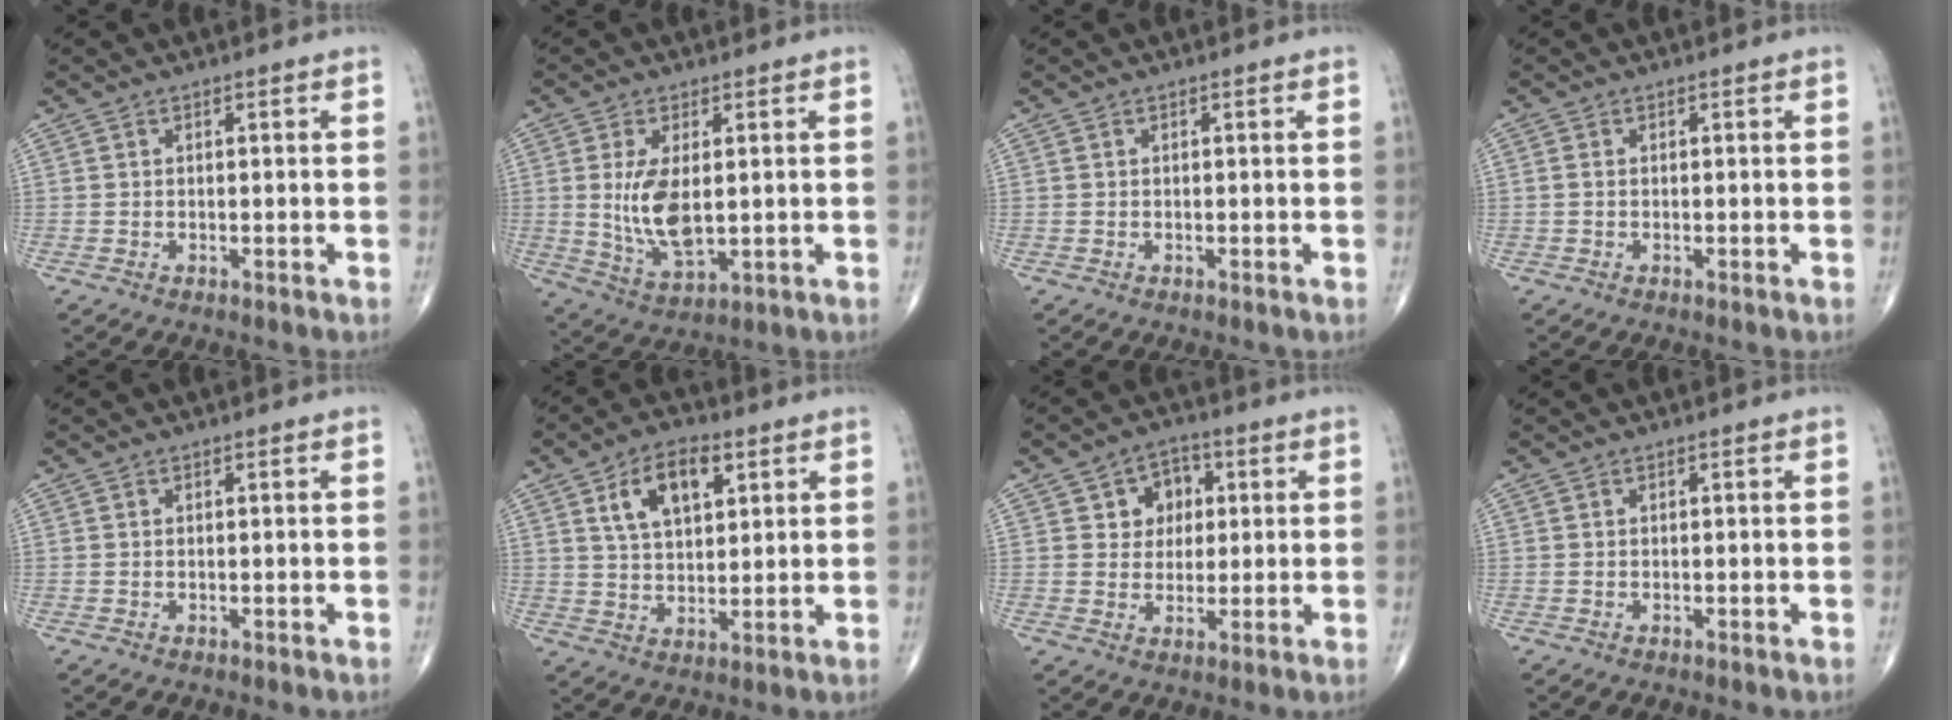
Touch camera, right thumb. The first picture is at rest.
{"total": 9.6, "force": [0.7, 4.5, 8.4], "torque": [-0.163, -0.019, 0.027]}
{"total": 0.0}
{"total": 0.6, "force": [-0.1, 0.4, 0.5], "torque": [-0.010, 0.000, -0.003]}
{"total": 0.0}
{"total": 10.5, "force": [4.4, 5.8, 7.6], "torque": [-0.112, -0.009, 0.078]}
{"total": 6.9, "force": [1.9, 5.7, 3.3], "torque": [-0.009, -0.001, 0.025]}
{"total": 0.0}